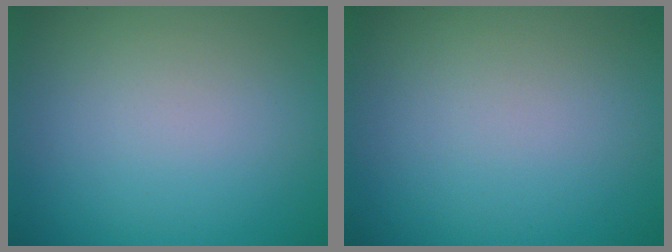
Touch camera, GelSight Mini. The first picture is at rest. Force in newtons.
{"total": 0.0}